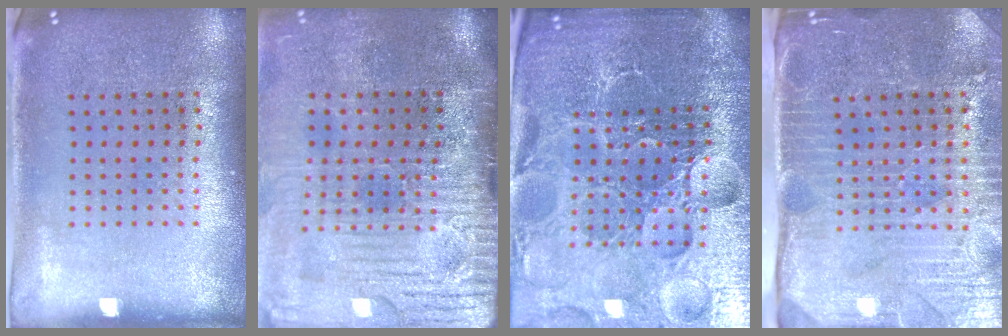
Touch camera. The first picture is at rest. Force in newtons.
{"total": 4.6, "press": 4.0, "slide": 2.4}
{"total": 6.1, "press": 5.6, "slide": 2.4}
{"total": 4.4, "press": 3.8, "slide": 2.3}